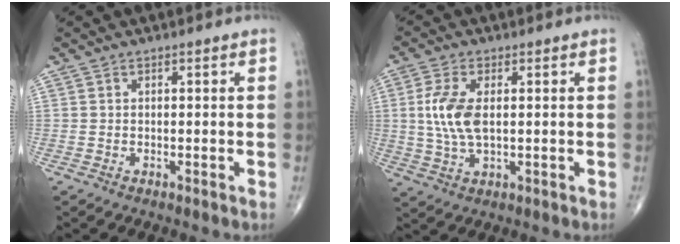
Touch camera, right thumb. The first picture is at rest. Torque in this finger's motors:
{"motor_torque": [-0.69, 0.61, 0.36, -0.07, 0.08]}